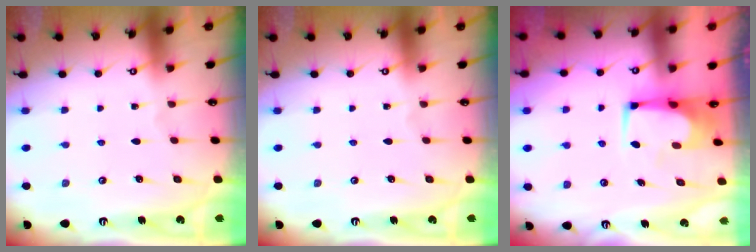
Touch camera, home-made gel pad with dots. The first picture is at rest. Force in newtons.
{"total": 0.0}
{"total": 1.0, "press": 0.9, "slide": 0.2}